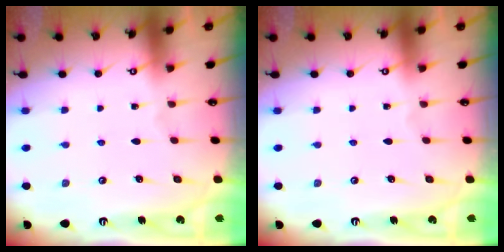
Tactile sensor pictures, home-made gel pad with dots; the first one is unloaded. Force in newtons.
{"total": 0.0}